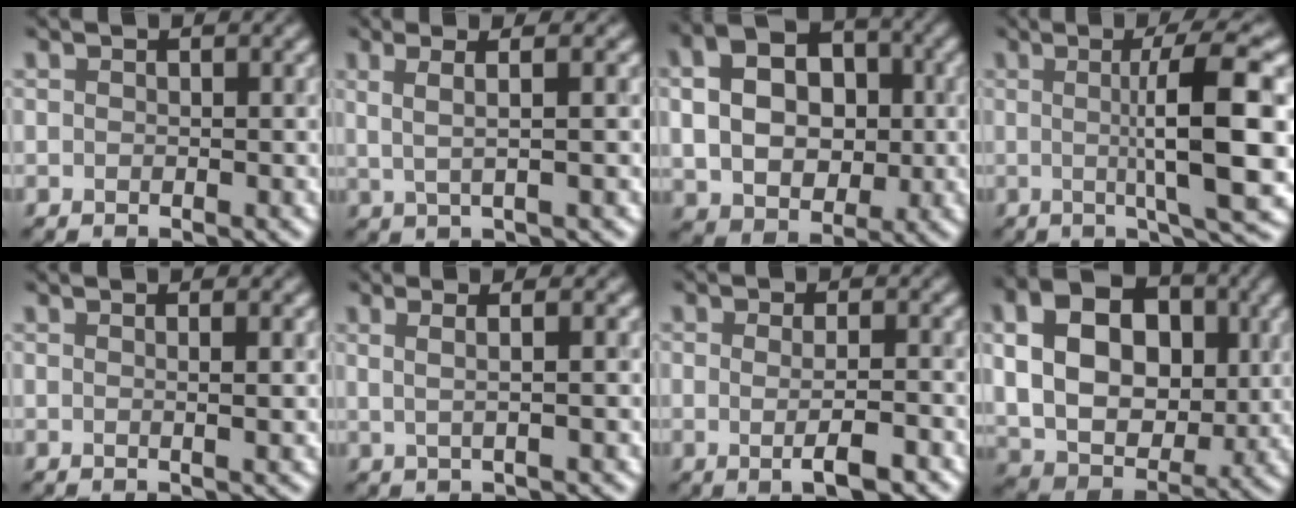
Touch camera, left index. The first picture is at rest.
{"total": 3.2, "force": [1.0, 0.8, 2.9], "torque": [-0.051, 0.001, 0.008]}
{"total": 8.7, "force": [1.1, 6.3, 5.9], "torque": [-0.120, 0.013, 0.017]}
{"total": 9.4, "force": [0.4, 1.6, 9.3], "torque": [-0.120, 0.004, 0.009]}
{"total": 1.9, "force": [0.4, 0.7, 1.7], "torque": [-0.010, 0.003, -0.011]}
{"total": 3.3, "force": [1.2, 1.3, 2.8], "torque": [-0.037, 0.011, -0.005]}
{"total": 3.5, "force": [-1.0, 1.0, 3.2], "torque": [-0.056, -0.003, -0.014]}
{"total": 12.2, "force": [2.4, 8.7, 8.2], "torque": [-0.160, 0.024, 0.037]}